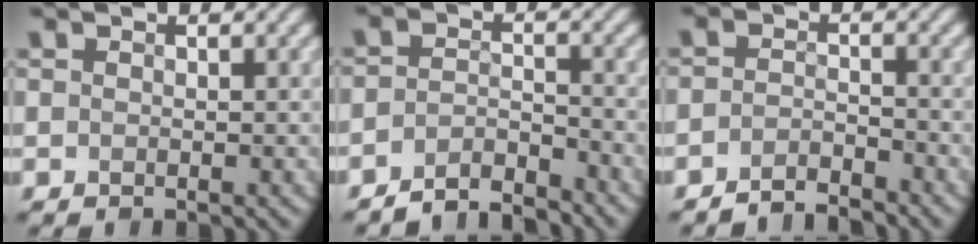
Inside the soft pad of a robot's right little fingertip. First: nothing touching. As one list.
[{"total": 3.6, "force": [-3.4, 0.8, 1.1], "torque": [-0.019, 0.006, -0.068]}, {"total": 2.5, "force": [-2.4, 0.4, 0.6], "torque": [-0.013, 0.007, -0.047]}]